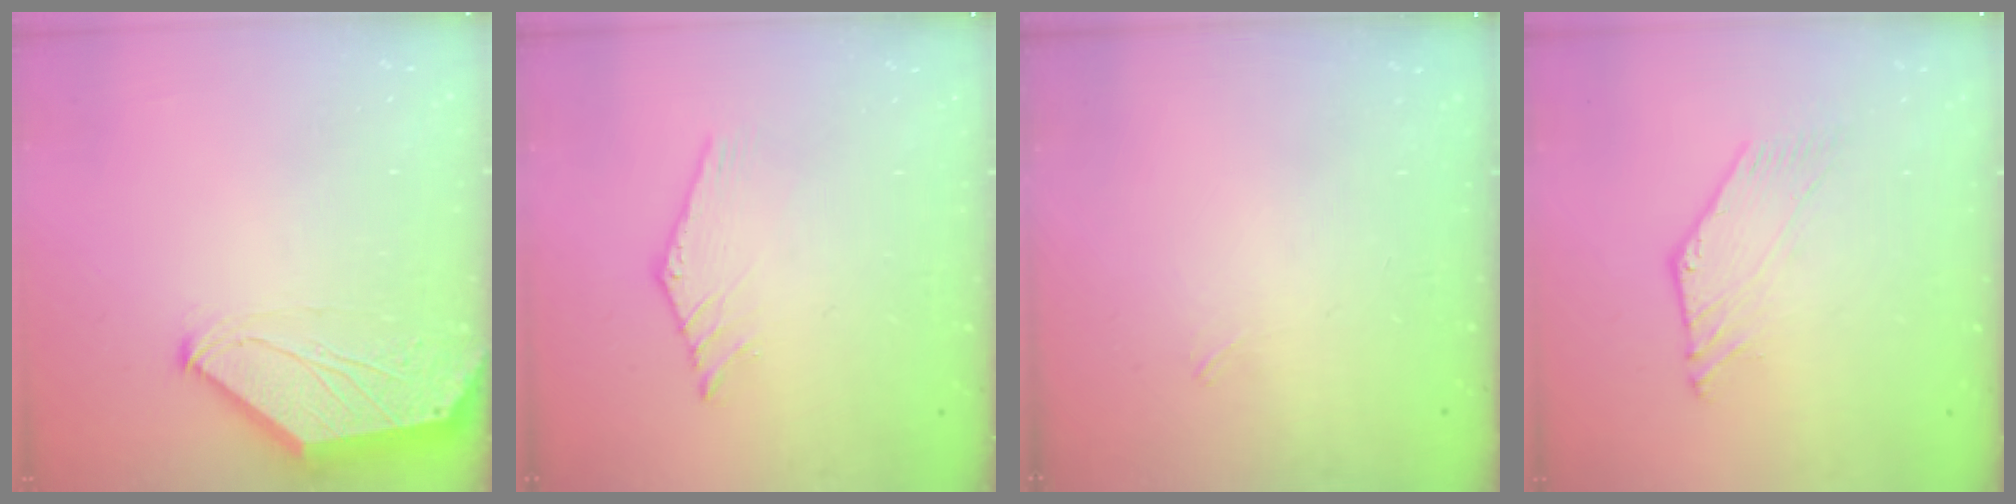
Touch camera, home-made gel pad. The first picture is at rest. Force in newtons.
{"total": 0.0}
{"total": 2.8, "press": 2.7, "slide": 0.6}
{"total": 0.8, "press": 0.7, "slide": 0.2}